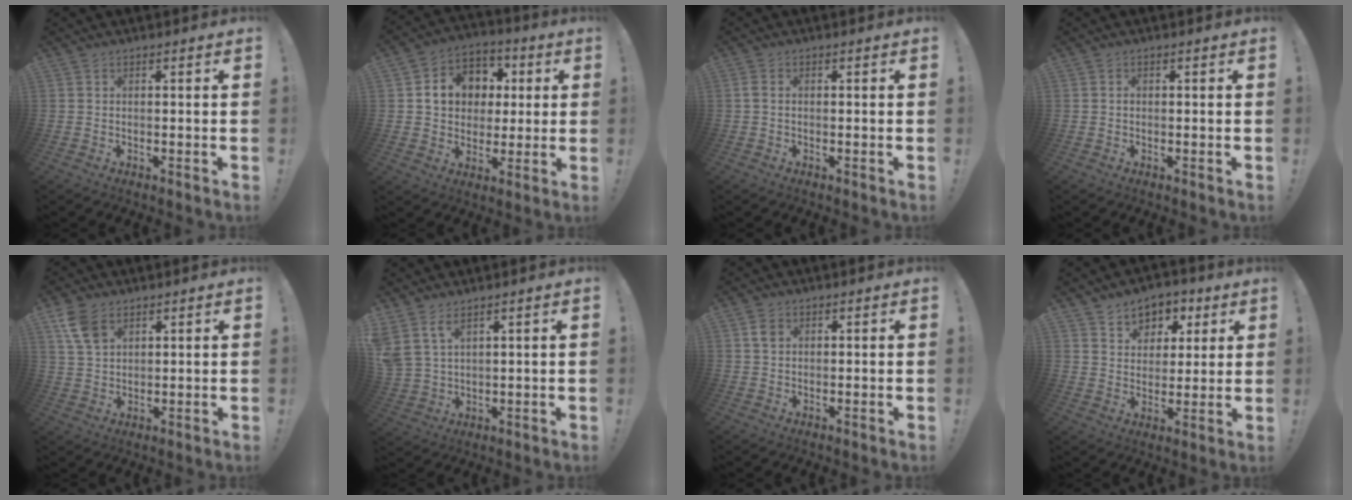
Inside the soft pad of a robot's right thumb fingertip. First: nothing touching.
{"total": 12.6, "force": [2.5, 11.0, 5.5], "torque": [-0.071, -0.004, 0.054]}
{"total": 1.1, "force": [-0.1, 0.6, 0.9], "torque": [-0.022, 0.006, -0.001]}
{"total": 0.5, "force": [-0.2, 0.5, 0.0], "torque": [-0.005, 0.005, -0.002]}
{"total": 7.7, "force": [4.2, 4.7, 4.5], "torque": [-0.081, -0.007, 0.085]}
{"total": 6.1, "force": [4.2, 2.8, 3.3], "torque": [-0.075, -0.019, 0.084]}
{"total": 2.4, "force": [1.0, 1.6, 1.4], "torque": [-0.014, -0.003, 0.017]}
{"total": 7.5, "force": [3.9, 6.3, 1.3], "torque": [-0.010, -0.030, 0.076]}